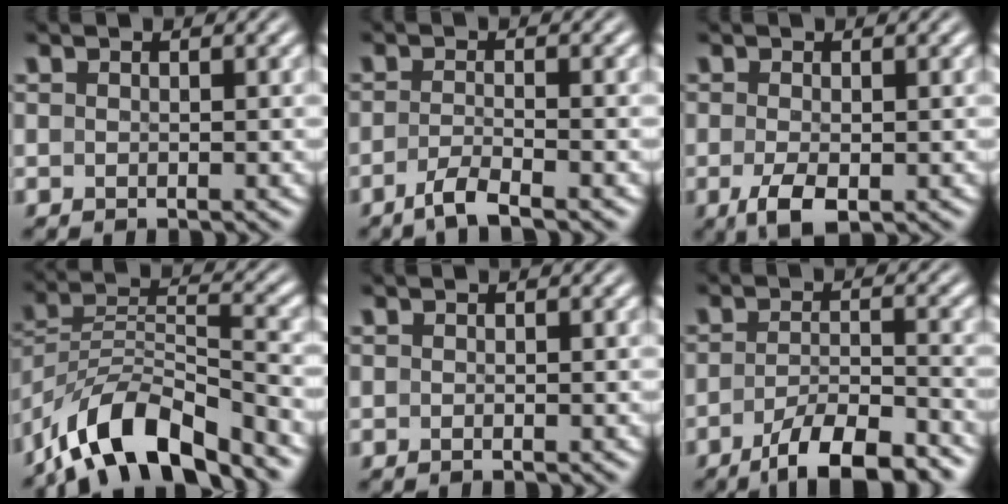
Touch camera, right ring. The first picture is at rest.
{"total": 2.7, "force": [-2.2, -0.1, 1.6], "torque": [-0.028, -0.005, -0.035]}
{"total": 2.9, "force": [-1.6, 1.1, 2.2], "torque": [-0.048, -0.019, -0.015]}
{"total": 8.6, "force": [-5.6, 4.2, 5.0], "torque": [-0.105, -0.035, -0.076]}
{"total": 0.0}
{"total": 6.3, "force": [-4.7, 1.5, 3.8], "torque": [-0.048, -0.013, -0.070]}